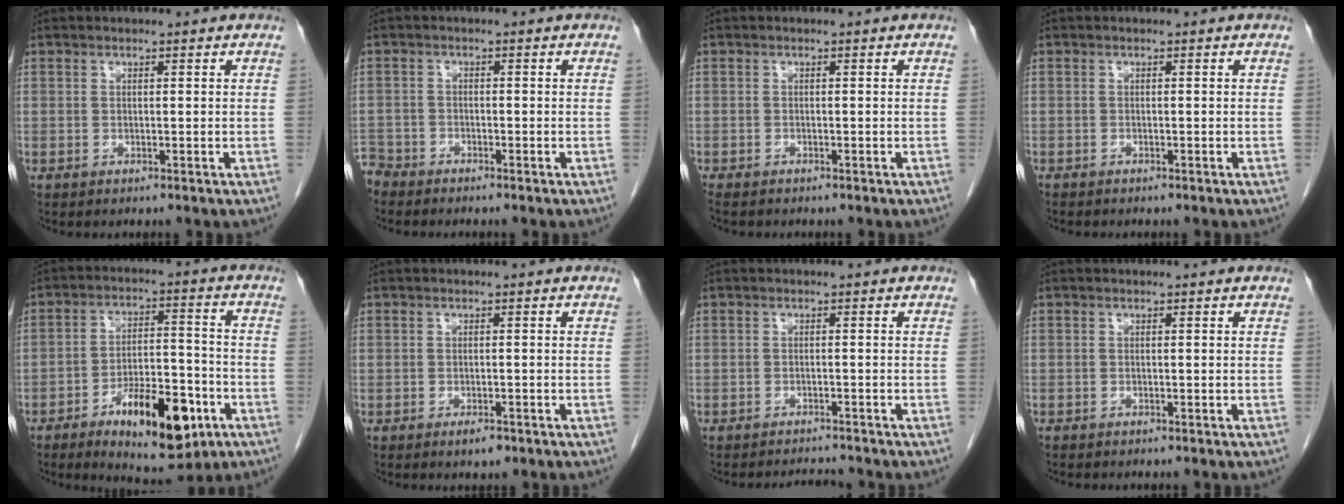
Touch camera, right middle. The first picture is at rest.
{"total": 3.4, "force": [-3.3, 1.0, -0.3], "torque": [0.003, -0.006, -0.067]}
{"total": 2.7, "force": [-2.3, 0.7, 1.3], "torque": [-0.024, -0.009, -0.032]}
{"total": 1.4, "force": [-1.2, 0.3, 0.6], "torque": [-0.014, -0.004, -0.017]}
{"total": 14.1, "force": [-6.9, 5.0, 11.3], "torque": [-0.169, 0.004, -0.099]}
{"total": 1.8, "force": [-1.2, 0.7, 1.2], "torque": [-0.018, 0.000, -0.013]}
{"total": 2.6, "force": [-2.6, -0.3, -0.2], "torque": [0.001, -0.015, -0.039]}
{"total": 0.7, "force": [-0.6, 0.1, 0.3], "torque": [-0.008, -0.001, -0.010]}